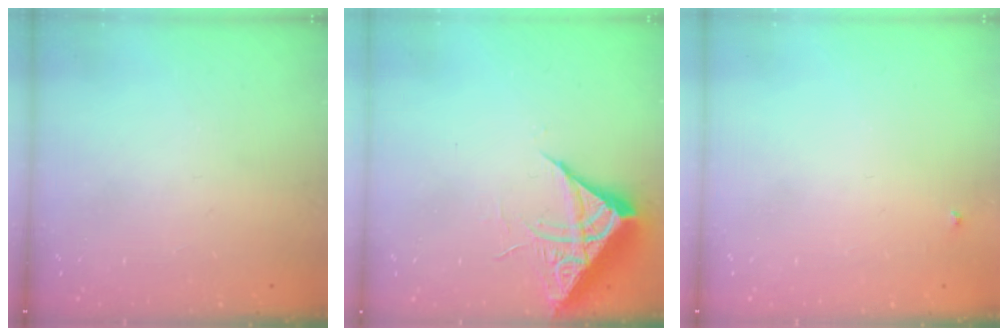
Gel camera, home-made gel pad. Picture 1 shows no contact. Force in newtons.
{"total": 6.9, "press": 6.9, "slide": 0.4}
{"total": 3.0, "press": 3.0, "slide": 0.4}